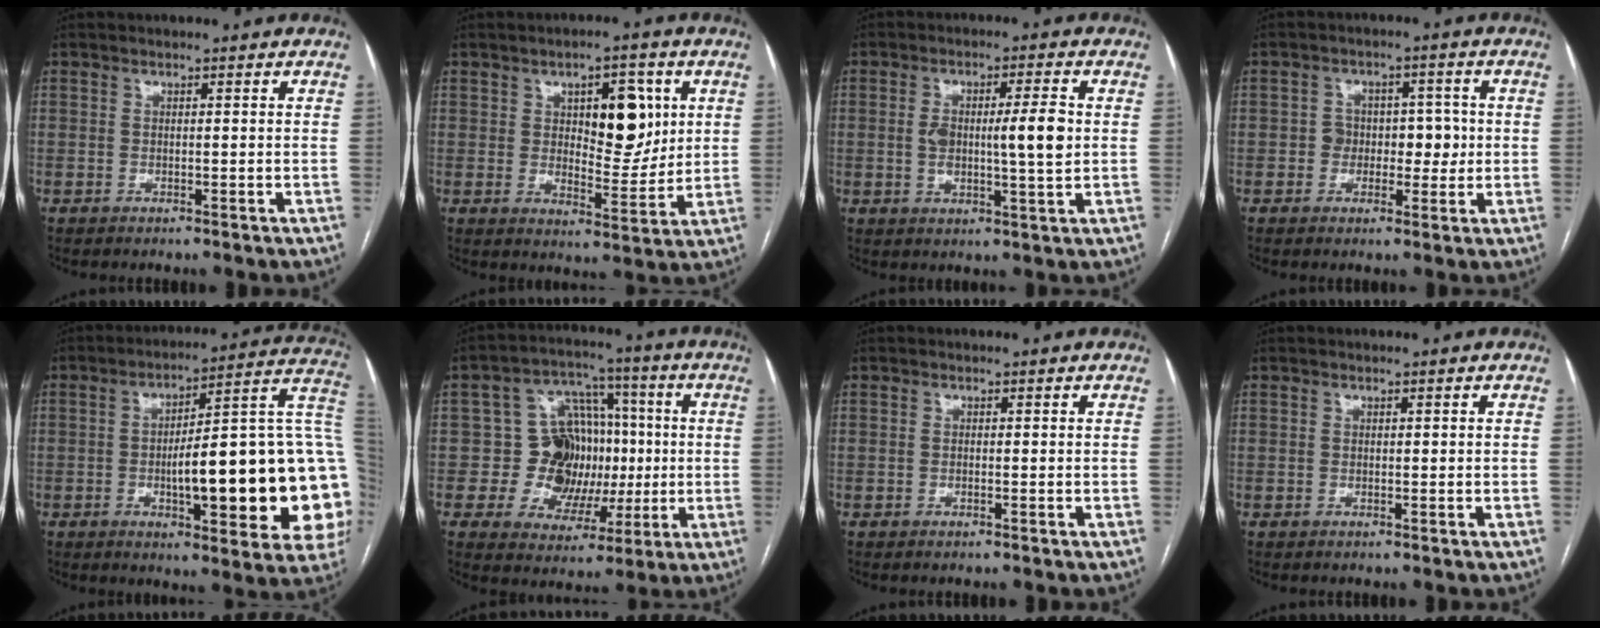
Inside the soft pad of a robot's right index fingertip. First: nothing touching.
{"total": 9.4, "force": [3.0, 4.1, 8.0], "torque": [-0.106, 0.007, 0.049]}
{"total": 8.2, "force": [0.5, 1.5, 8.0], "torque": [-0.137, 0.007, 0.011]}
{"total": 5.3, "force": [-0.3, 4.1, 3.2], "torque": [-0.027, 0.022, -0.002]}
{"total": 26.7, "force": [-2.9, 5.3, 26.0], "torque": [-0.267, 0.029, -0.036]}
{"total": 12.2, "force": [0.0, 10.4, 6.4], "torque": [-0.087, 0.039, 0.015]}
{"total": 0.0}
{"total": 0.0}